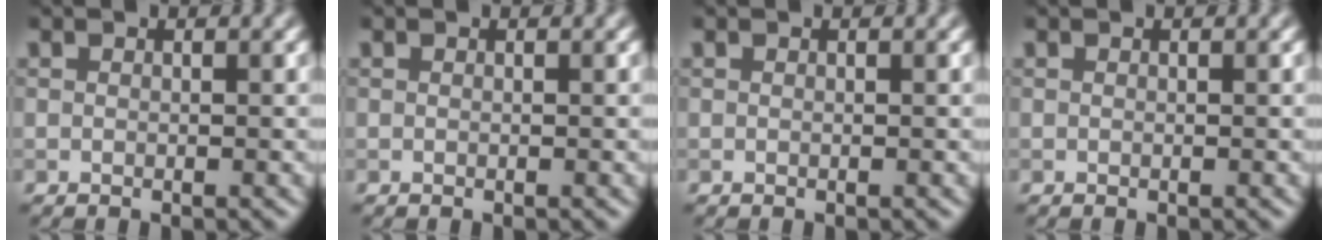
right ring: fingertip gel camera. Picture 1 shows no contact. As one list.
[{"total": 0.0}, {"total": 0.0}, {"total": 0.0}]